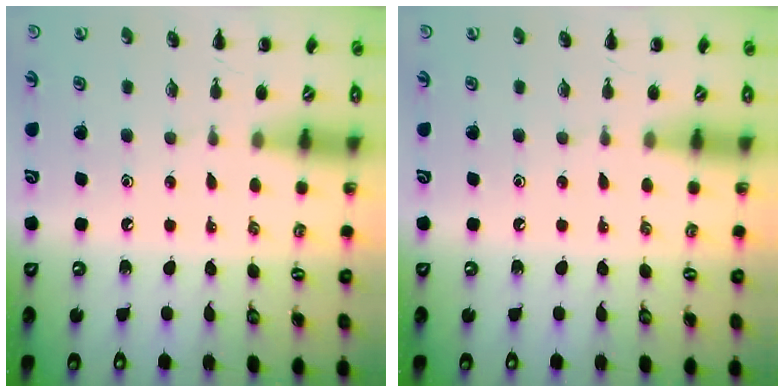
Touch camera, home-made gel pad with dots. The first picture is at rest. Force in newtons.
{"total": 0.0}